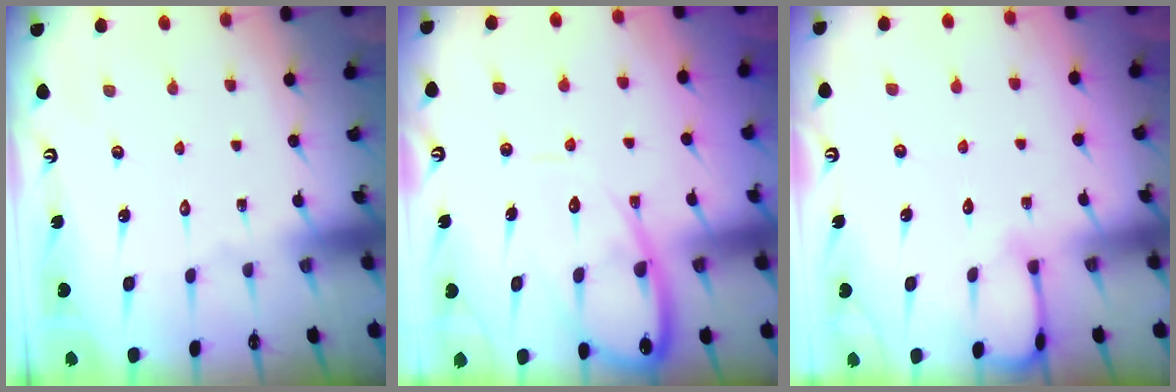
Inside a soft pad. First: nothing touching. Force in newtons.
{"total": 8.8, "press": 8.7, "slide": 0.8}
{"total": 4.5, "press": 4.5, "slide": 0.4}